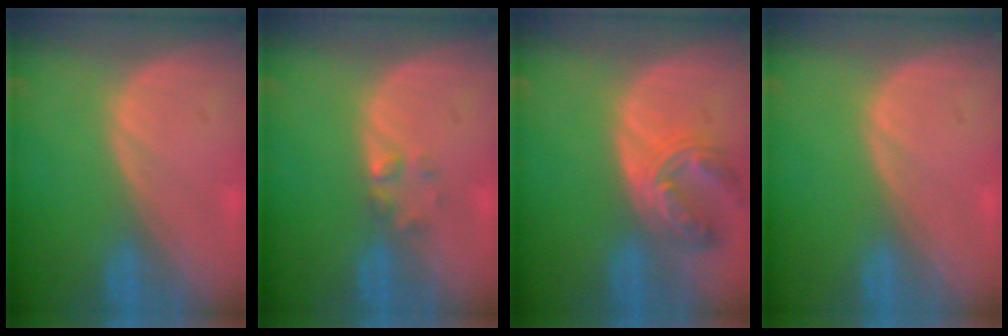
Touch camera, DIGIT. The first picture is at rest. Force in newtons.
{"total": 1.7, "press": 1.7, "slide": 0.2}
{"total": 6.6, "press": 6.4, "slide": 1.7}
{"total": 0.0}